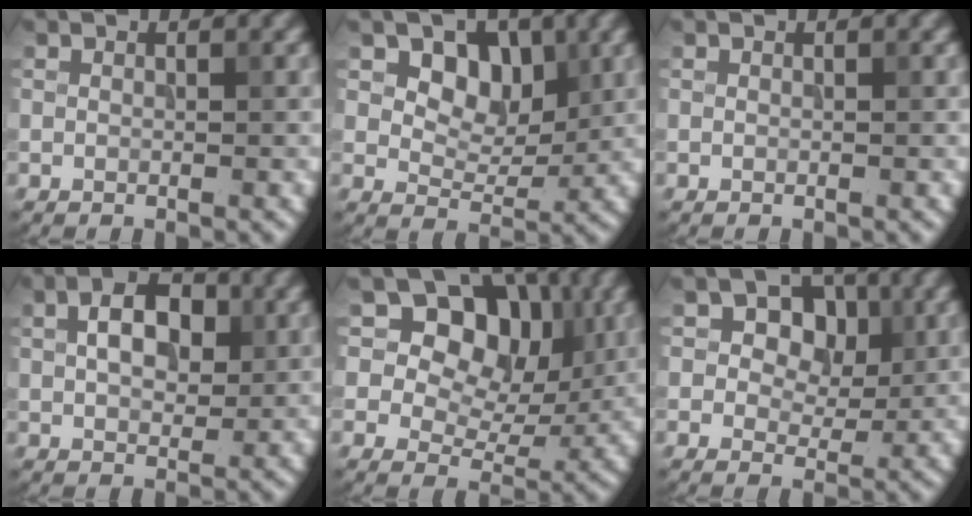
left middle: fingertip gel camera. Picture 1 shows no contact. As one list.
[{"total": 4.5, "force": [1.9, 3.2, 2.5], "torque": [-0.037, -0.009, 0.027]}, {"total": 0.0}, {"total": 4.6, "force": [1.2, 2.9, 3.4], "torque": [-0.058, 0.007, 0.016]}, {"total": 10.1, "force": [4.3, 7.1, 5.8], "torque": [-0.090, 0.022, 0.043]}, {"total": 4.6, "force": [1.4, 3.3, 2.9], "torque": [-0.040, 0.002, 0.005]}]